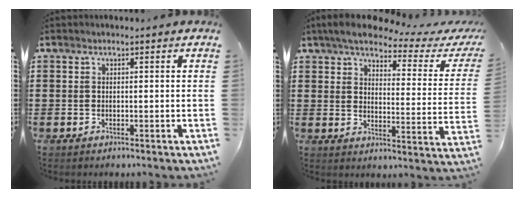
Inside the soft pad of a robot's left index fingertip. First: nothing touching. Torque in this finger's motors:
{"motor_torque": [2.14, 0.00, 0.42, 0.10]}